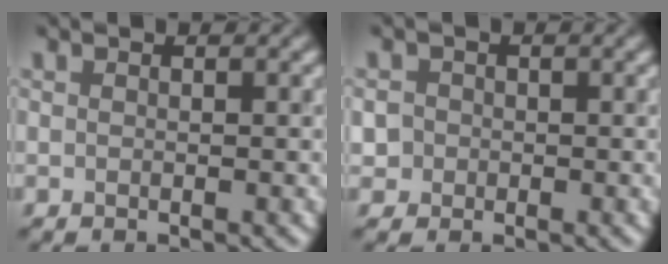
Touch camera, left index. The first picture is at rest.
{"total": 2.5, "force": [-0.1, 2.4, 0.7], "torque": [-0.001, 0.018, -0.019]}